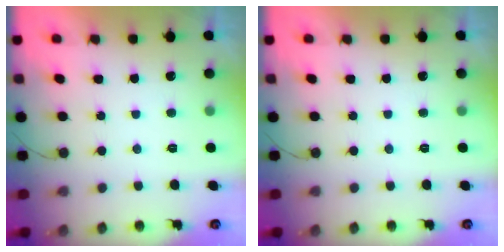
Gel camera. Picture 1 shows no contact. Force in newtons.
{"total": 0.0}